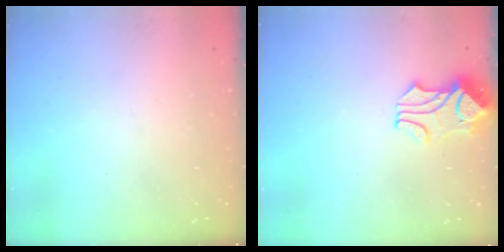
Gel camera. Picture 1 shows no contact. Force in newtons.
{"total": 1.7, "press": 1.4, "slide": 1.0}